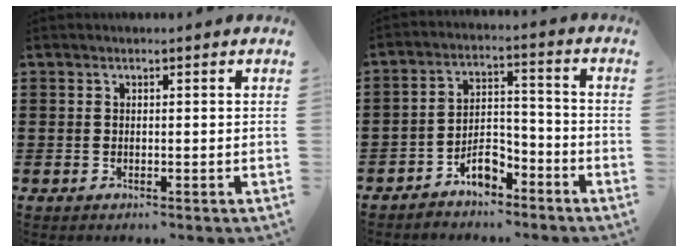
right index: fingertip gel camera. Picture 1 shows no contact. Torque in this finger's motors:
{"motor_torque": [0.88, -0.58, 0.26, 0.08]}